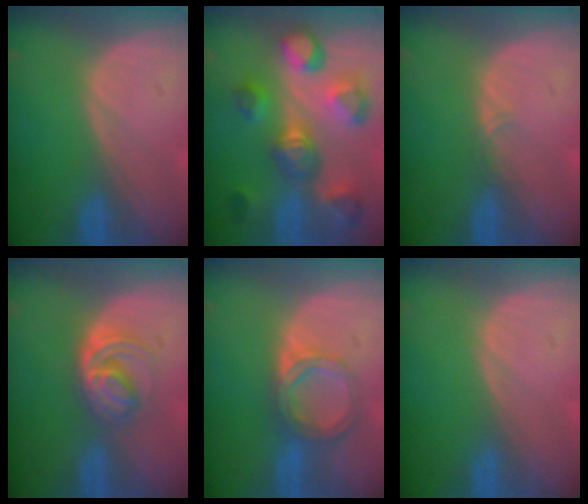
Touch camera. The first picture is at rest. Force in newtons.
{"total": 11.0, "press": 10.0, "slide": 4.6}
{"total": 0.8, "press": 0.7, "slide": 0.4}
{"total": 6.2, "press": 5.3, "slide": 3.2}
{"total": 5.8, "press": 5.3, "slide": 2.4}
{"total": 0.0}